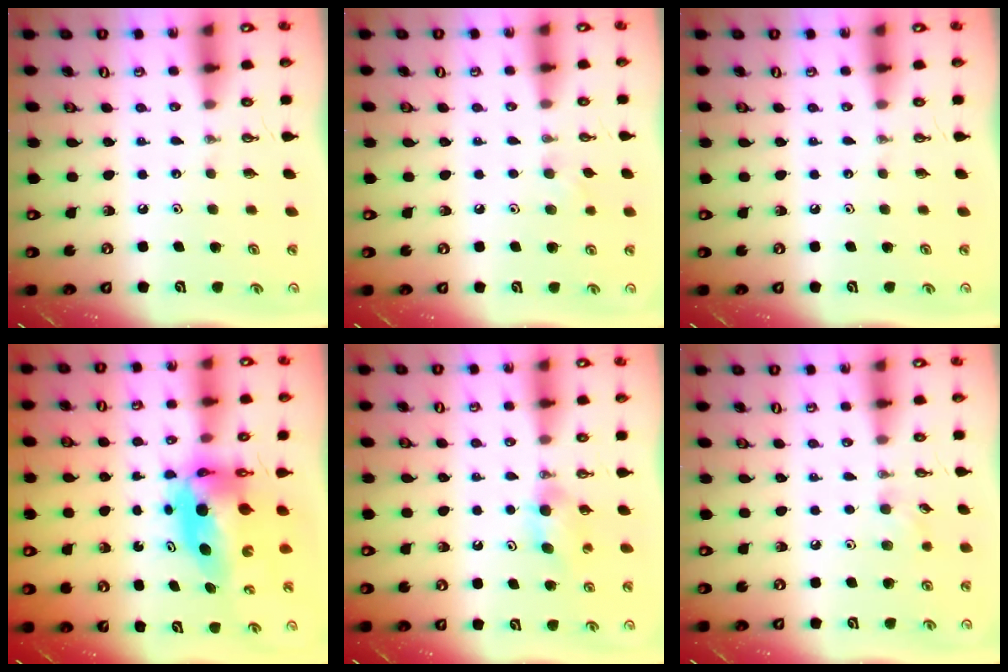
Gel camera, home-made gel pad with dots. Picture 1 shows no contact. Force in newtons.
{"total": 5.8, "press": 5.7, "slide": 1.2}
{"total": 0.0}
{"total": 8.3, "press": 8.3, "slide": 0.7}
{"total": 5.9, "press": 5.8, "slide": 1.0}
{"total": 6.4, "press": 6.2, "slide": 1.5}